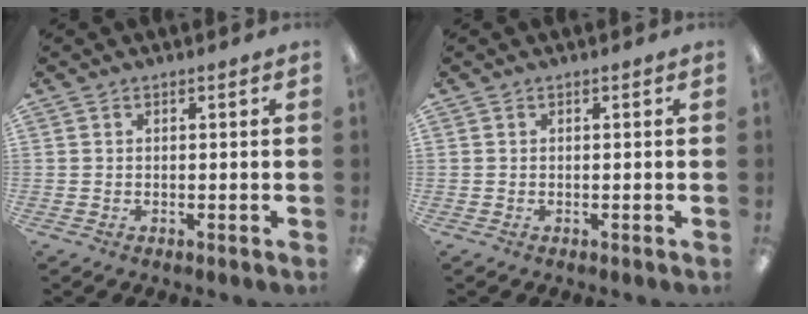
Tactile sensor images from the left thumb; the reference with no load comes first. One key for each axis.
{"total": 0.0}